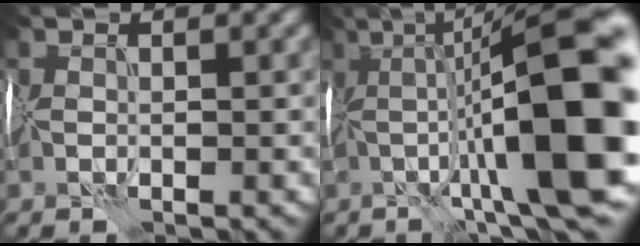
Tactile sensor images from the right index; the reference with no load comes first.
{"total": 15.4, "force": [-0.9, 3.5, 15.0], "torque": [-0.216, 0.032, -0.014]}